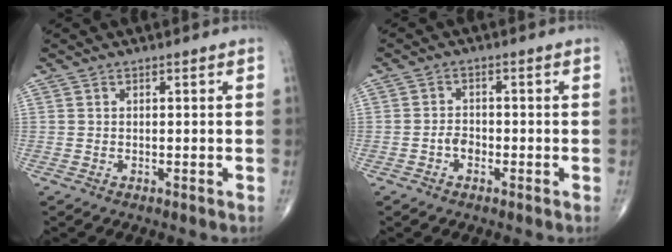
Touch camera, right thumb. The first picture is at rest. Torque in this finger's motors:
{"motor_torque": [0.17, 0.06, -0.03, -0.14, 0.02]}